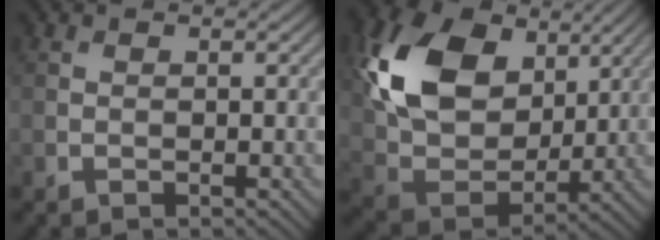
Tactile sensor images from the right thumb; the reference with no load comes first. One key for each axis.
{"total": 14.9, "fx": 5.2, "fy": 10.3, "fz": 9.4, "tx": -0.211, "ty": 0.009, "tz": 0.098}